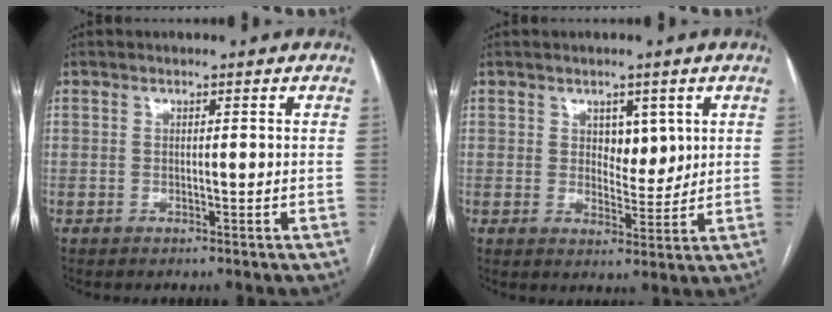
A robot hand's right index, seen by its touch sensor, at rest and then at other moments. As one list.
[{"total": 4.3, "force": [1.7, 2.5, 3.1], "torque": [-0.039, -0.003, 0.031]}]